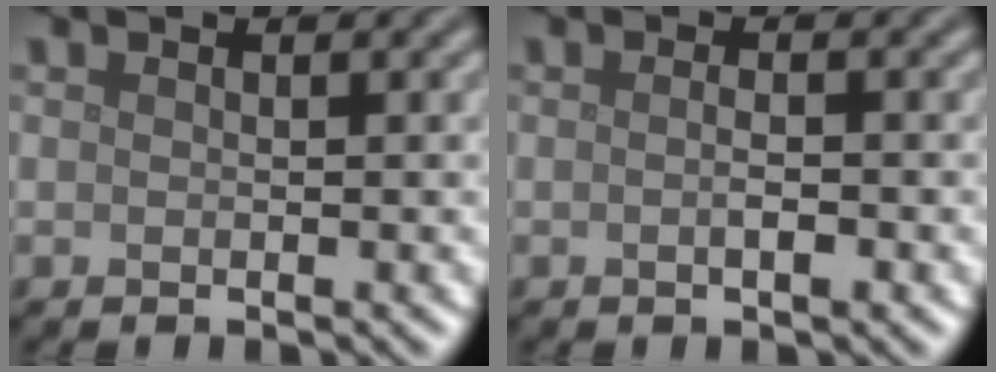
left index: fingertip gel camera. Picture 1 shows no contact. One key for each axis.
{"total": 1.4, "fx": -0.3, "fy": 0.3, "fz": 1.4, "tx": -0.023, "ty": -0.001, "tz": -0.004}